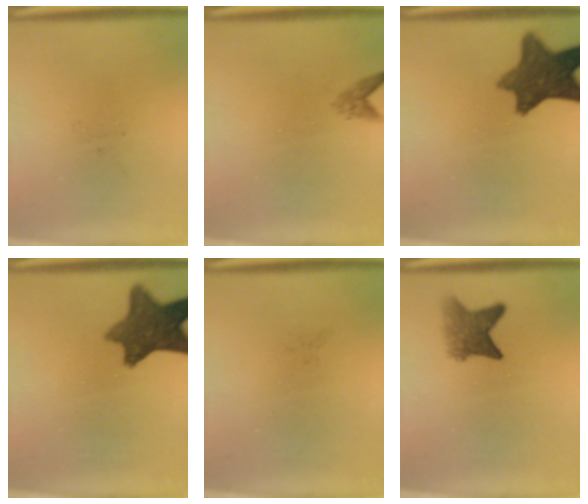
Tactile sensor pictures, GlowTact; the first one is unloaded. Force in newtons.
{"total": 1.3}
{"total": 10.8}
{"total": 10.8}
{"total": 0.0}
{"total": 4.3}